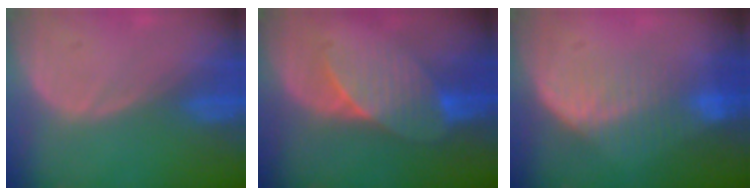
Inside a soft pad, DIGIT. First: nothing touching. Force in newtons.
{"total": 7.4, "press": 6.9, "slide": 2.5}
{"total": 7.2, "press": 6.7, "slide": 2.9}